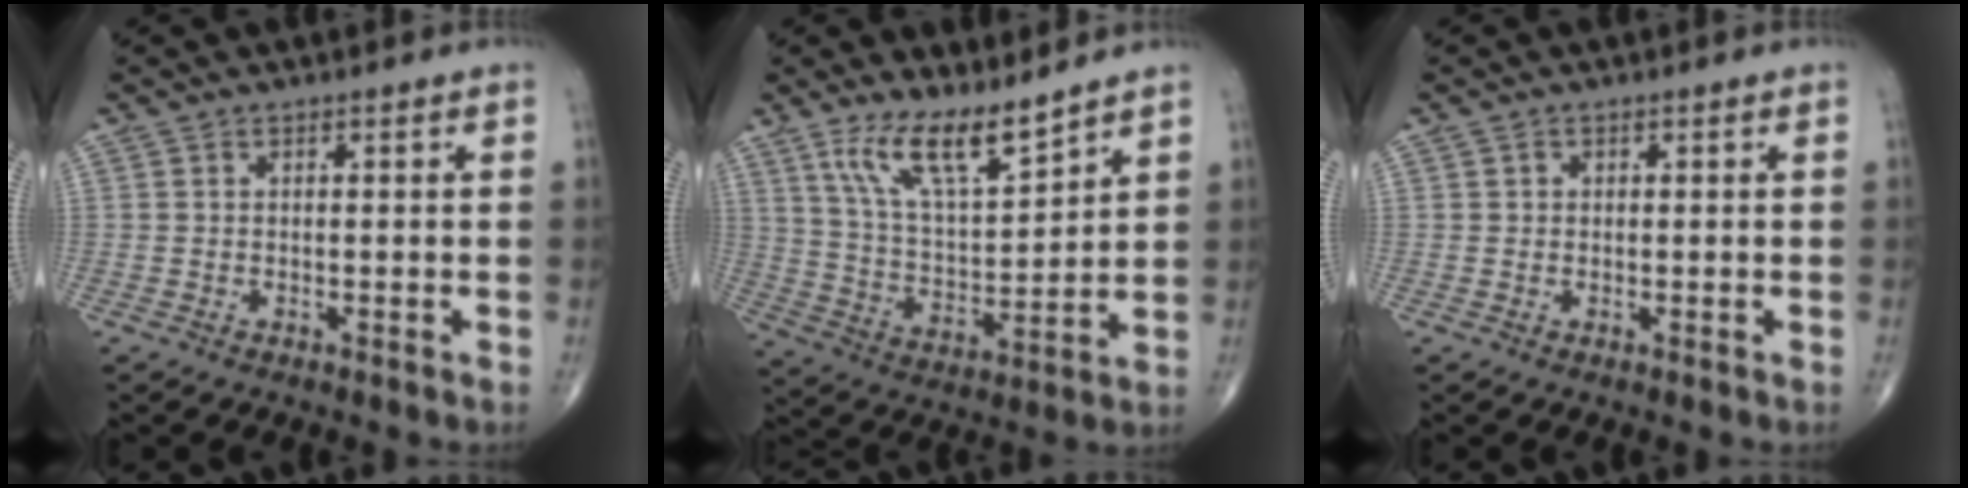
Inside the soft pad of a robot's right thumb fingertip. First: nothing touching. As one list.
[{"total": 11.4, "force": [8.5, 3.1, 7.0], "torque": [-0.118, -0.061, 0.173]}, {"total": 0.7, "force": [0.2, 0.7, 0.1], "torque": [0.003, 0.002, 0.002]}]